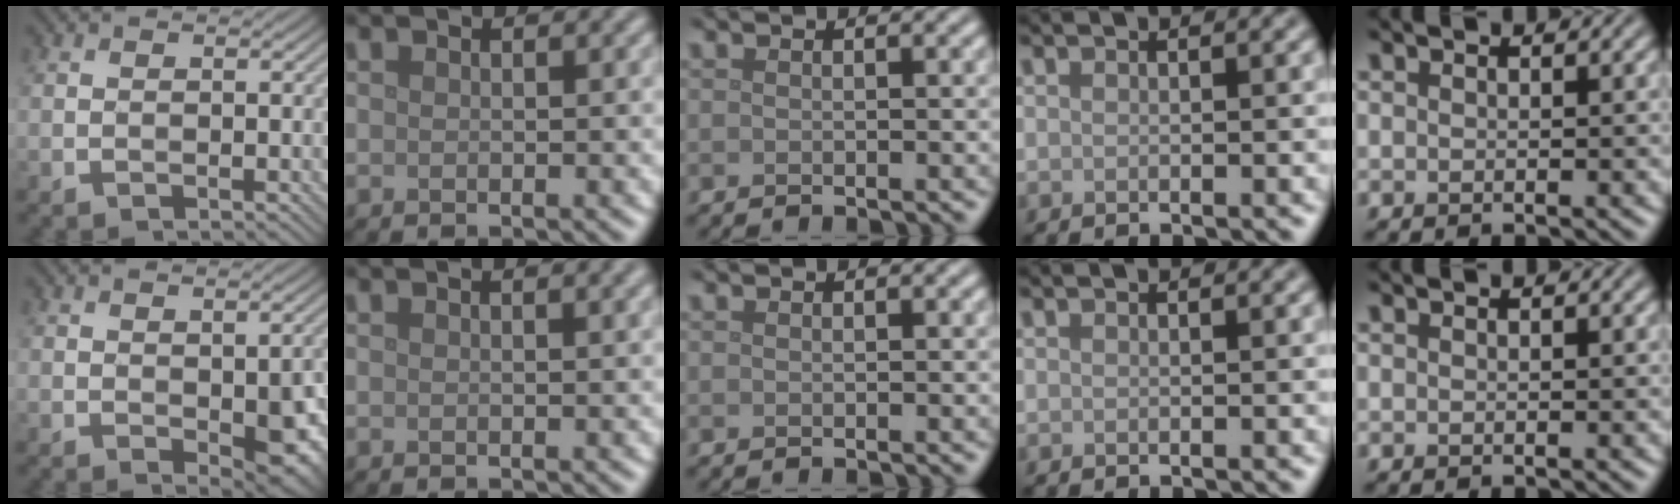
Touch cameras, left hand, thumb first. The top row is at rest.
{"thumb": {"total": 6.3, "force": [-1.5, 3.4, 5.1], "torque": [-0.068, -0.023, -0.007]}, "index": {"total": 1.3, "force": [0.6, 0.4, 1.1], "torque": [-0.010, 0.004, 0.008]}}